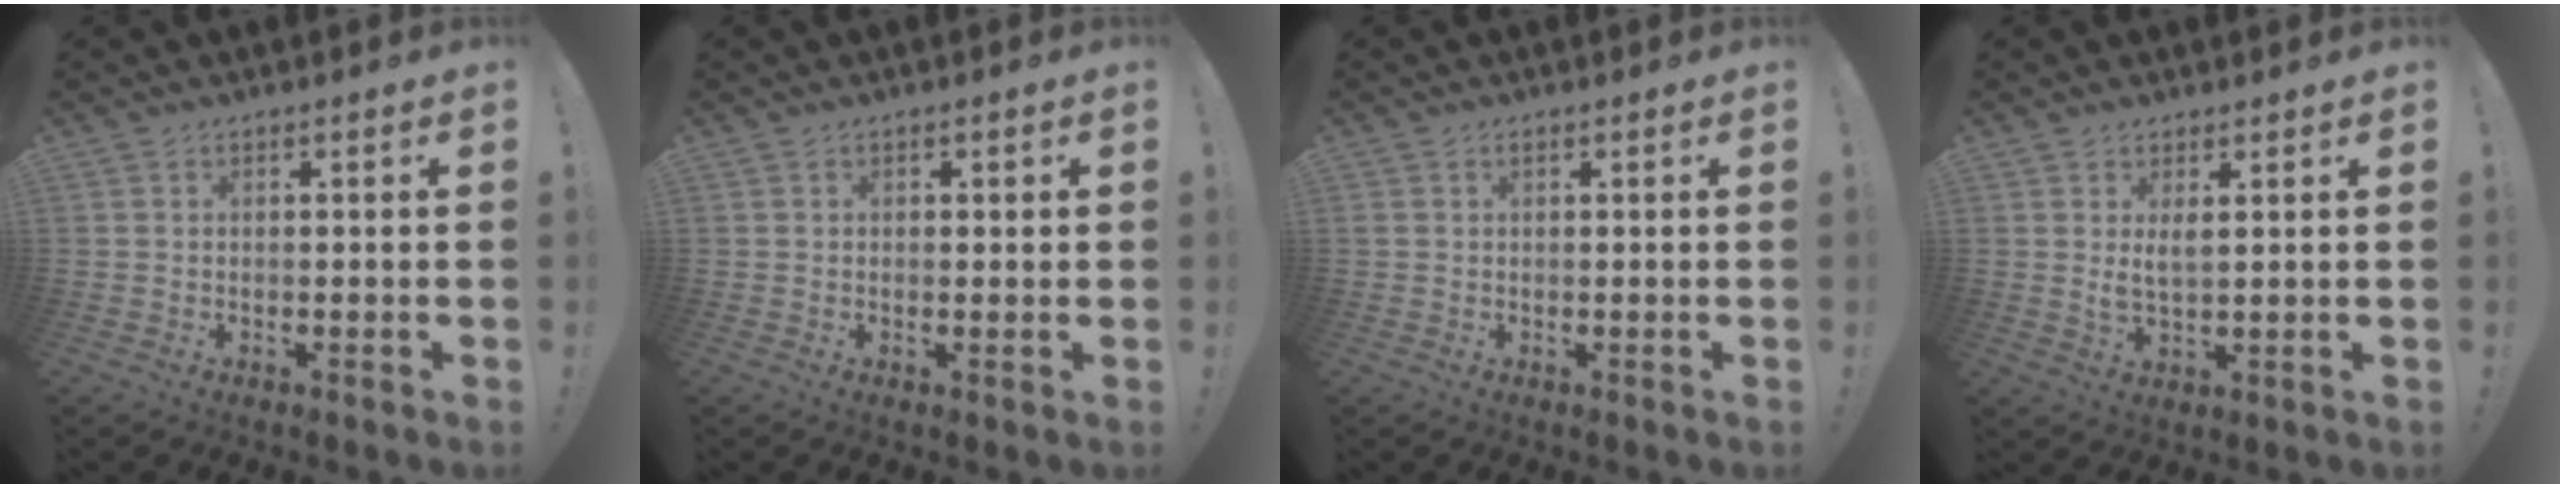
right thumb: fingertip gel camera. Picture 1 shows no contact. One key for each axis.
{"total": 1.0, "fx": 0.6, "fy": 0.7, "fz": 0.2, "tx": 0.000, "ty": 0.000, "tz": 0.011}
{"total": 0.8, "fx": 0.4, "fy": 0.4, "fz": 0.5, "tx": -0.012, "ty": 0.002, "tz": 0.008}
{"total": 3.8, "fx": 1.7, "fy": 1.2, "fz": 3.2, "tx": -0.051, "ty": -0.012, "tz": 0.026}